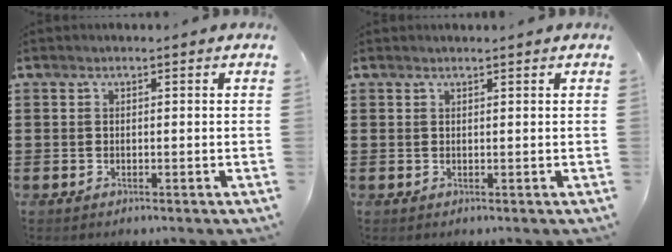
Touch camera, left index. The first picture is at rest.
{"total": 0.5, "force": [0.5, 0.0, 0.2], "torque": [-0.005, -0.001, 0.010]}